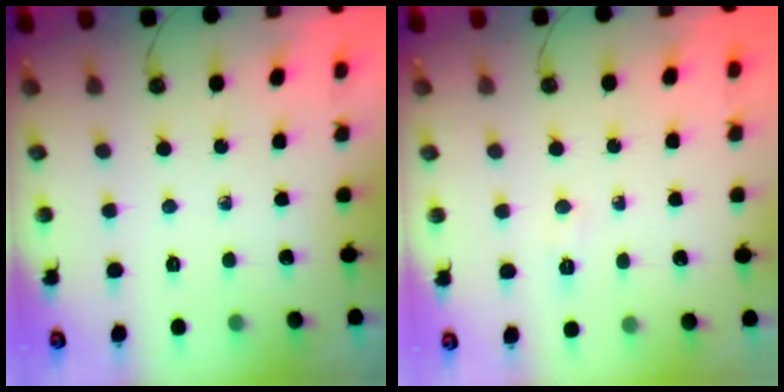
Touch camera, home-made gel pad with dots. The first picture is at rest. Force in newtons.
{"total": 3.8, "press": 3.7, "slide": 0.6}